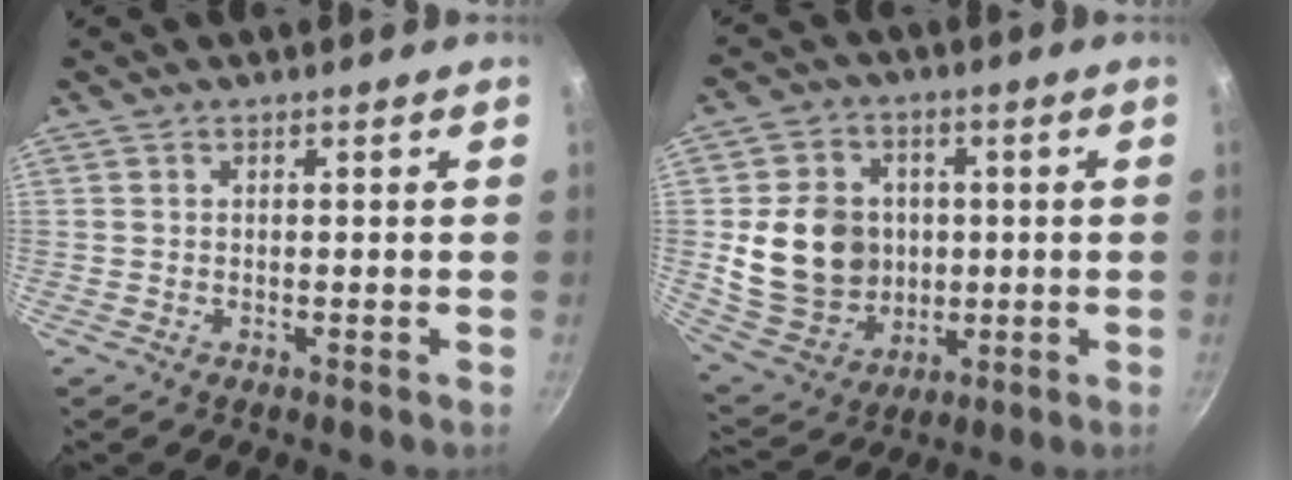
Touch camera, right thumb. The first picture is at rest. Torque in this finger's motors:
{"motor_torque": [2.02, 2.22, 0.52, -0.69, 0.13]}